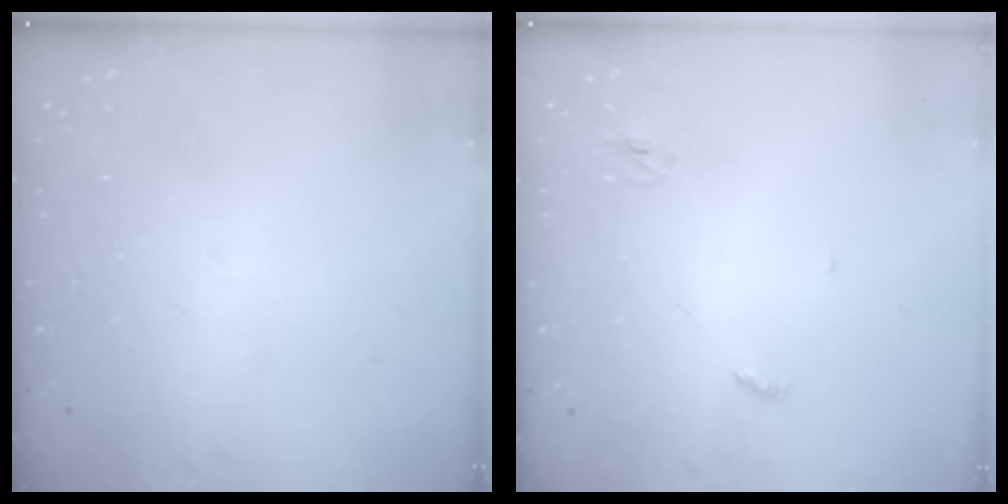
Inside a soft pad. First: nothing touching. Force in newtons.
{"total": 2.8, "press": 2.8, "slide": 0.2}